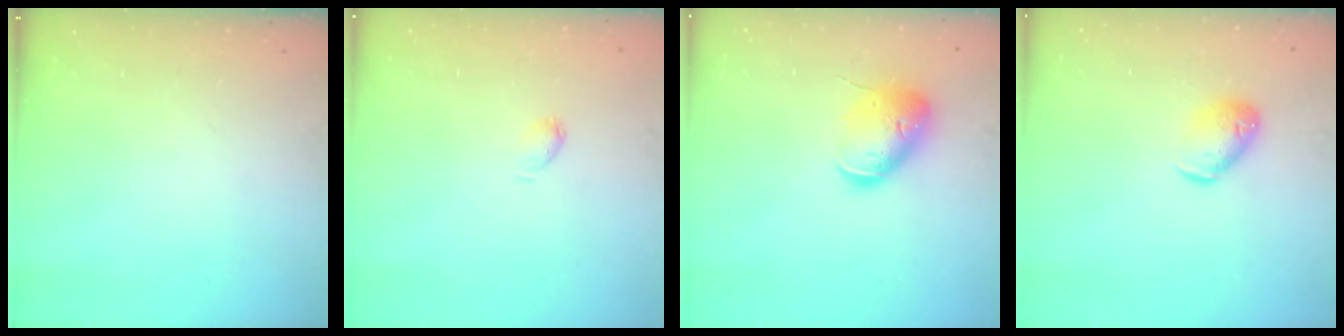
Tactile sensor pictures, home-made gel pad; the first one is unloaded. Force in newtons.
{"total": 3.1, "press": 3.1, "slide": 0.5}
{"total": 13.2, "press": 13.1, "slide": 1.8}
{"total": 8.2, "press": 8.1, "slide": 1.0}